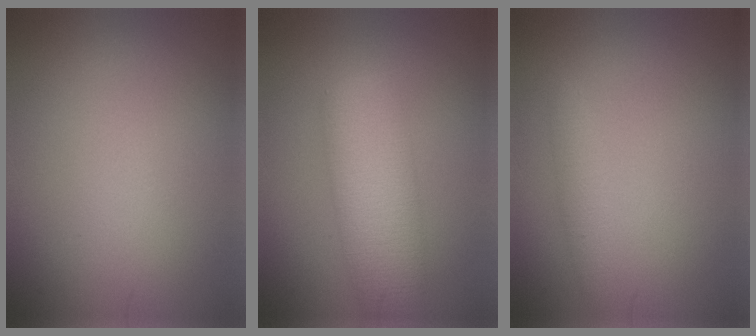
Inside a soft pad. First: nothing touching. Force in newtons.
{"total": 6.9, "press": 6.9, "slide": 0.2}
{"total": 1.4, "press": 1.4, "slide": 0.1}